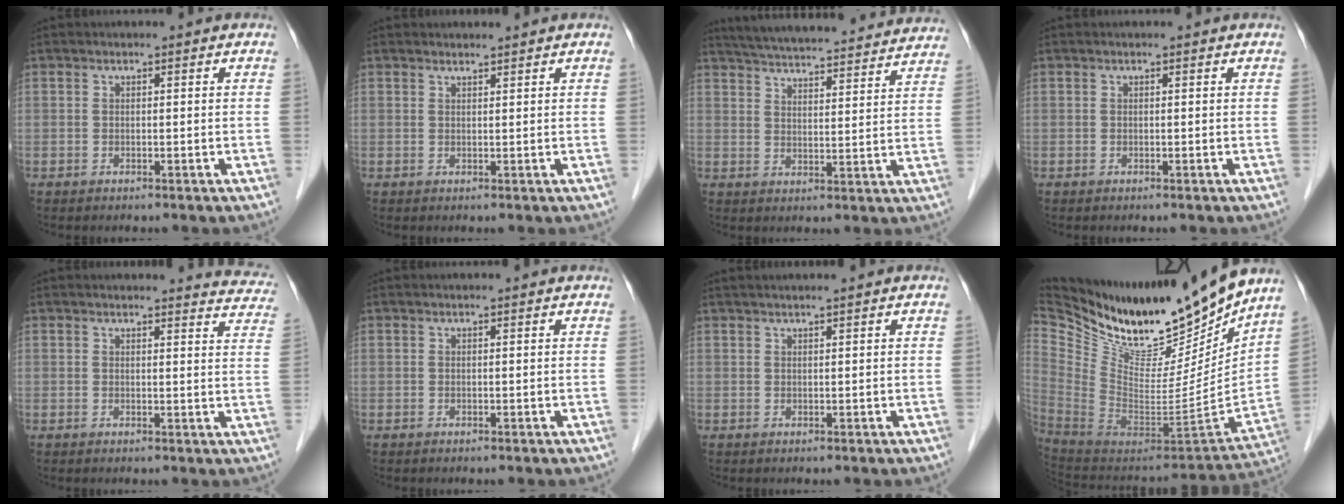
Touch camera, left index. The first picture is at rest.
{"total": 1.0, "force": [1.0, 0.1, 0.2], "torque": [-0.007, 0.003, 0.019]}
{"total": 27.0, "force": [25.2, 3.2, 9.3], "torque": [-0.154, -0.014, 0.324]}
{"total": 0.0}
{"total": 9.0, "force": [8.9, 1.2, 0.8], "torque": [0.020, -0.038, 0.064]}
{"total": 0.9, "force": [0.9, 0.1, 0.3], "torque": [-0.008, 0.009, 0.011]}
{"total": 3.2, "force": [2.6, -0.3, 1.7], "torque": [-0.019, 0.025, 0.045]}
{"total": 24.5, "force": [20.8, 6.3, 11.3], "torque": [-0.216, -0.049, 0.350]}